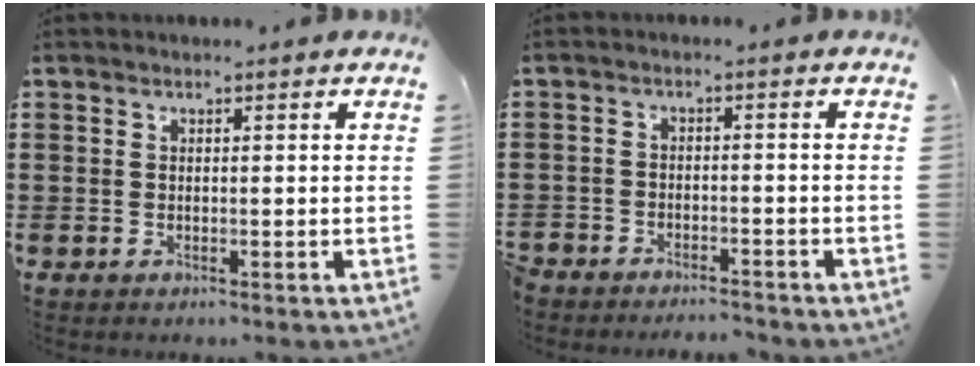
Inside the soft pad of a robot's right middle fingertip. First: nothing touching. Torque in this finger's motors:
{"motor_torque": [0.77, 0.18, 0.12, 0.14]}